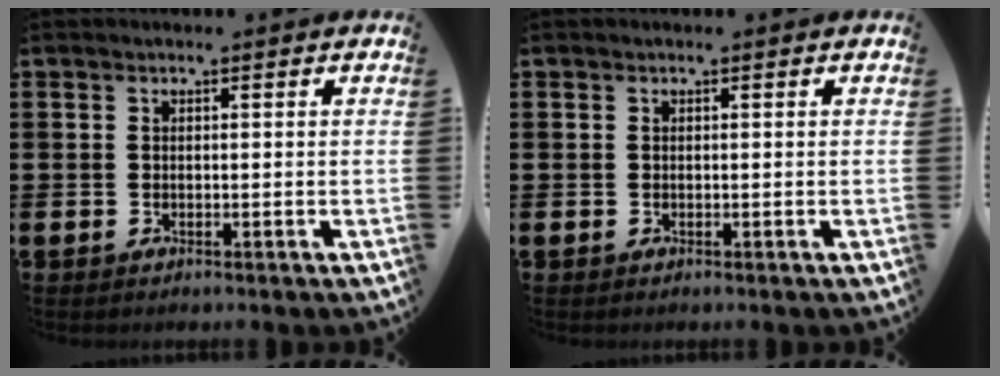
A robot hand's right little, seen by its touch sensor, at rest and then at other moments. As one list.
[{"total": 0.0}]